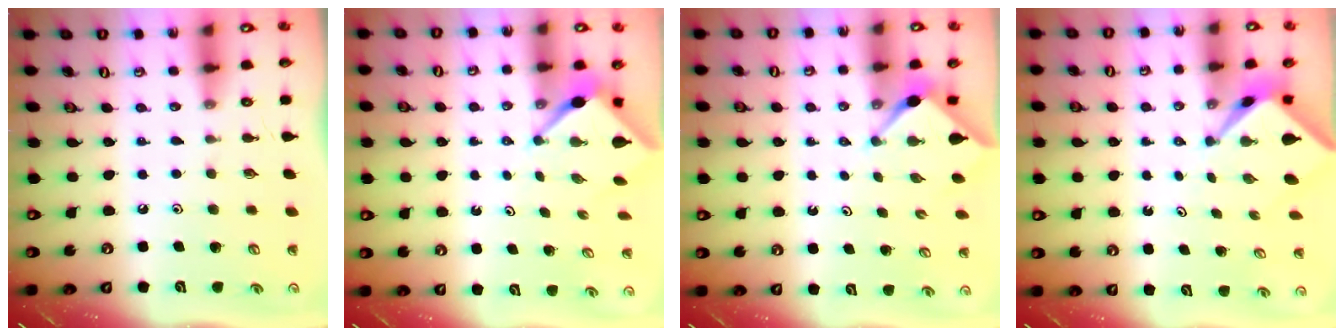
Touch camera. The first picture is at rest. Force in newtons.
{"total": 3.2, "press": 3.2, "slide": 0.2}
{"total": 3.0, "press": 2.9, "slide": 0.3}
{"total": 2.4, "press": 2.4, "slide": 0.2}